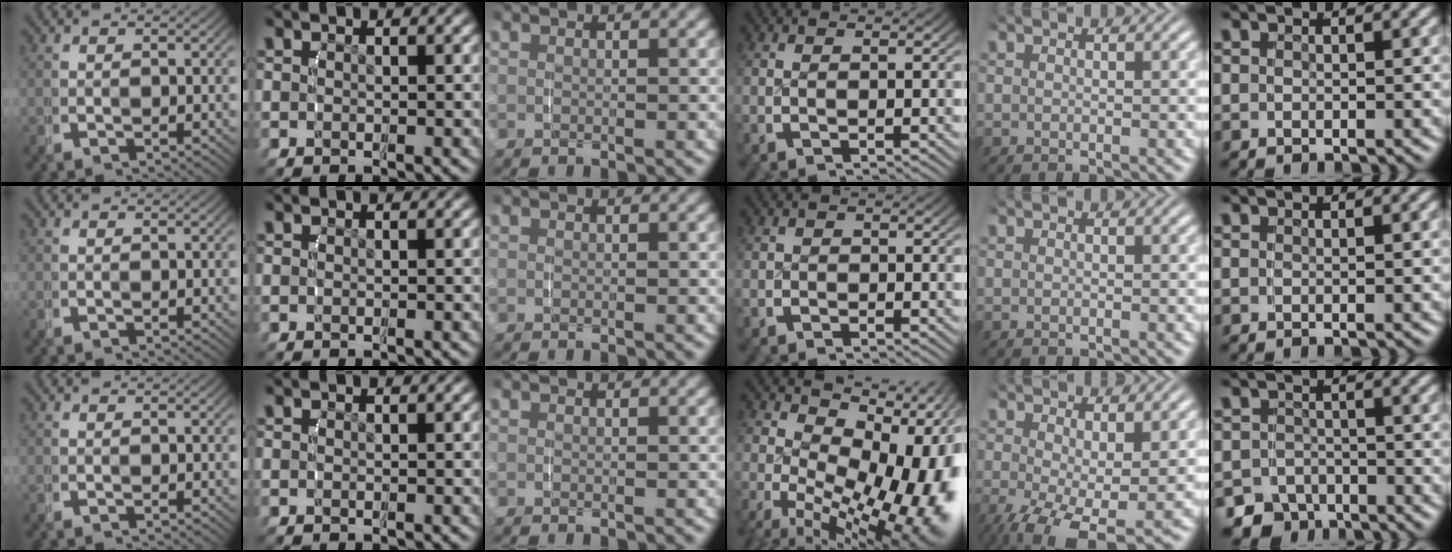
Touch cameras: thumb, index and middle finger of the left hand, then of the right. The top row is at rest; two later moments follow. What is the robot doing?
{"motion": "grasp_and_lifting", "object": "router"}